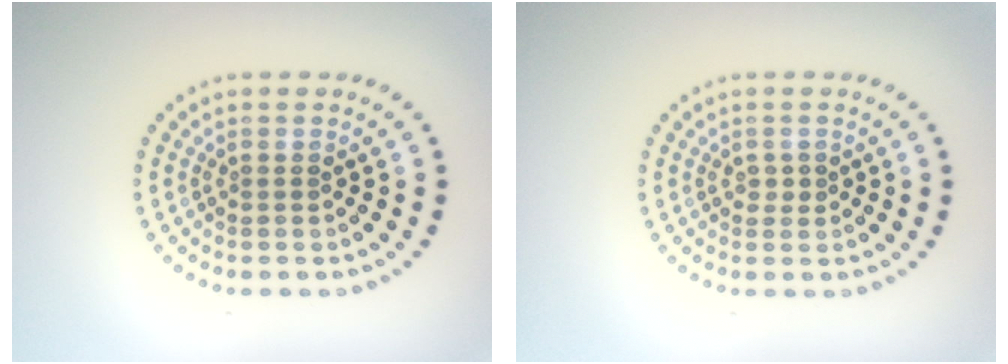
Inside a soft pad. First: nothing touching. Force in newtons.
{"total": 0.9, "press": 0.9, "slide": 0.2}